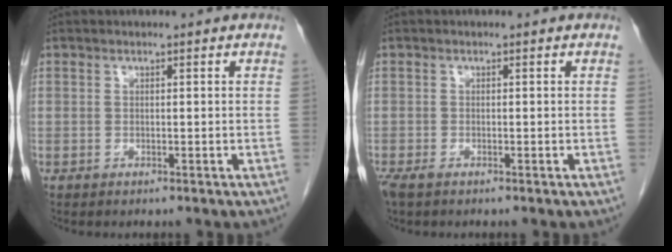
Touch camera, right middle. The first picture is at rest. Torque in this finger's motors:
{"motor_torque": [0.31, -0.18, 0.00, 0.02]}